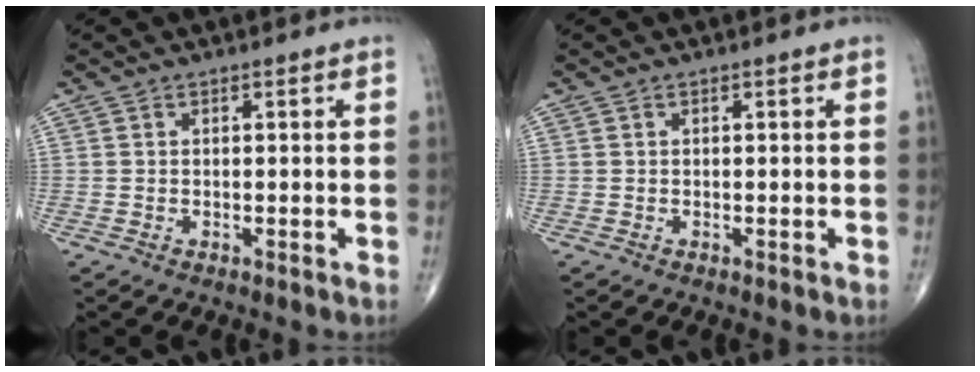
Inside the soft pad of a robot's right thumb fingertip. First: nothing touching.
{"total": 0.0}